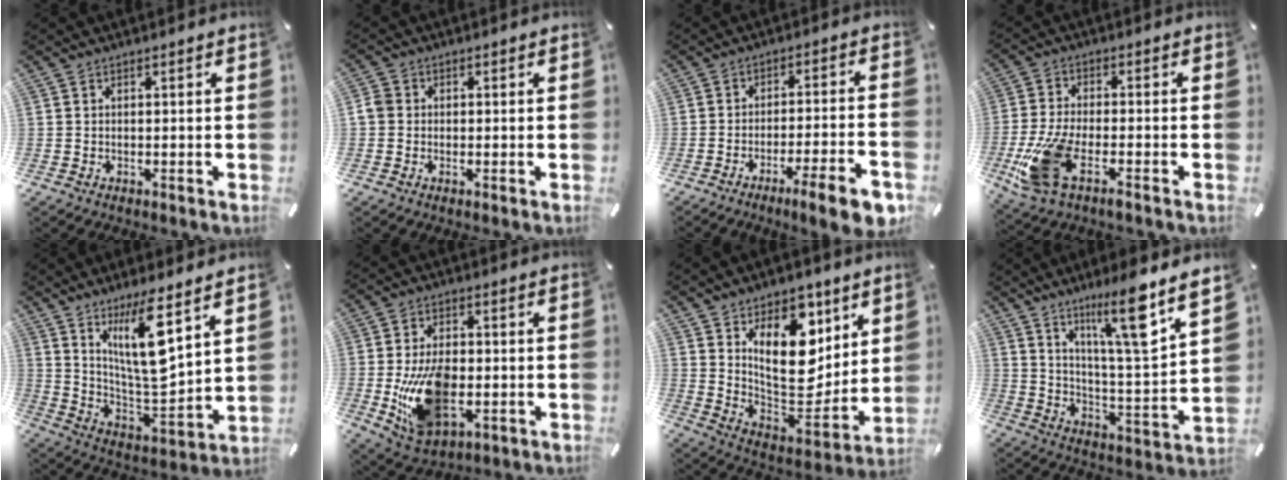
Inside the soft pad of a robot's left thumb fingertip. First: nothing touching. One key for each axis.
{"total": 2.5, "fx": -0.4, "fy": 2.3, "fz": 1.0, "tx": -0.017, "ty": 0.007, "tz": -0.008}
{"total": 10.4, "fx": -6.4, "fy": 1.1, "fz": 8.1, "tx": -0.123, "ty": 0.016, "tz": -0.106}
{"total": 12.4, "fx": -5.0, "fy": 5.1, "fz": 10.1, "tx": -0.218, "ty": -0.001, "tz": -0.085}
{"total": 15.9, "fx": 9.1, "fy": 4.2, "fz": 12.3, "tx": -0.229, "ty": -0.055, "tz": 0.150}
{"total": 15.3, "fx": -2.5, "fy": 9.4, "fz": 11.7, "tx": -0.235, "ty": -0.007, "tz": -0.041}
{"total": 18.3, "fx": 7.4, "fy": 11.0, "fz": 12.6, "tx": -0.200, "ty": -0.062, "tz": 0.129}
{"total": 15.3, "fx": 10.8, "fy": 2.1, "fz": 10.6, "tx": -0.176, "ty": -0.066, "tz": 0.170}